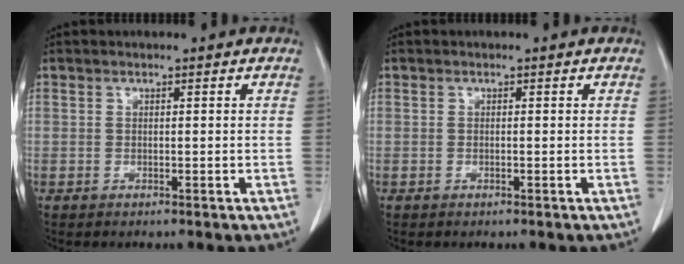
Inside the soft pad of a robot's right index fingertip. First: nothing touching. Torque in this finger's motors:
{"motor_torque": [0.02, -0.04, -0.03, 0.00]}